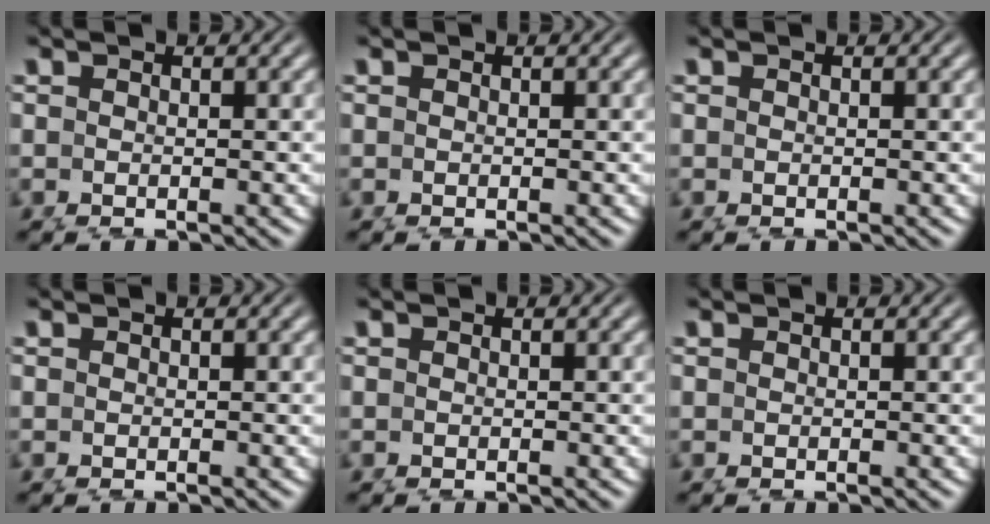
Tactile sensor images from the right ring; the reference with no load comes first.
{"total": 0.0}
{"total": 0.0}
{"total": 0.0}
{"total": 0.0}
{"total": 0.0}